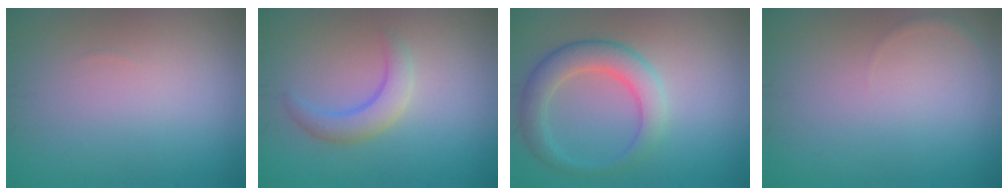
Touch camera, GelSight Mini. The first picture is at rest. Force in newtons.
{"total": 2.7, "press": 2.7, "slide": 0.2}
{"total": 4.3, "press": 4.3, "slide": 0.2}
{"total": 0.5, "press": 0.5, "slide": 0.0}